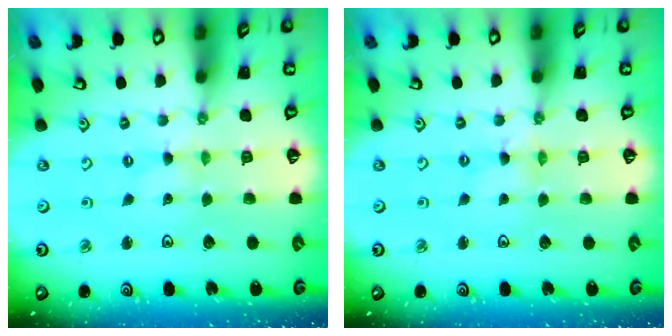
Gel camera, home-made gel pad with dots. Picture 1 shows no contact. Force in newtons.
{"total": 0.0}